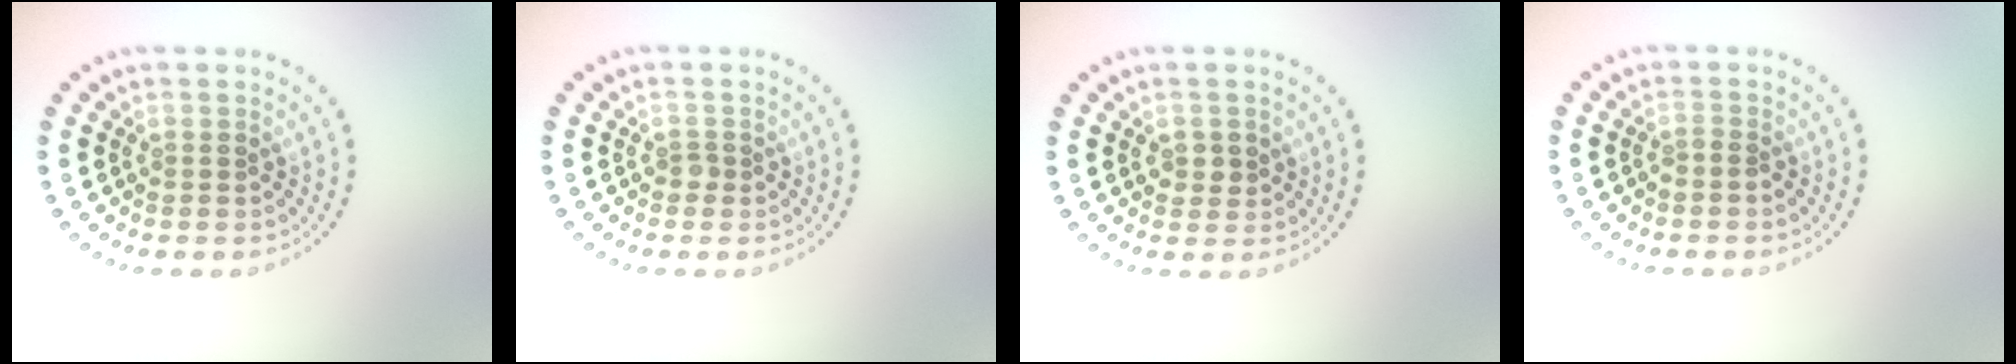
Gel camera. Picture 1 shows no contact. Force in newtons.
{"total": 0.8, "press": 0.6, "slide": 0.5}
{"total": 1.6, "press": 1.6, "slide": 0.1}
{"total": 0.6, "press": 0.3, "slide": 0.6}